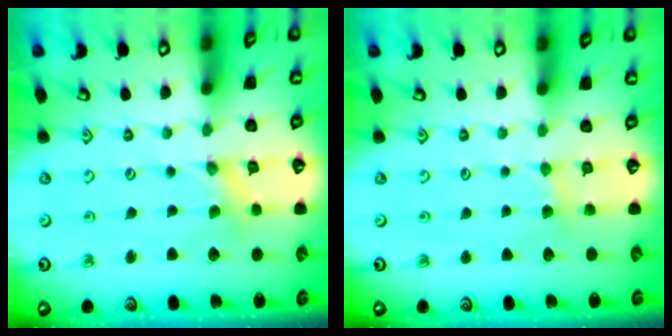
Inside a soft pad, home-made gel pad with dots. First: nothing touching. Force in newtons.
{"total": 2.8, "press": 2.7, "slide": 0.4}